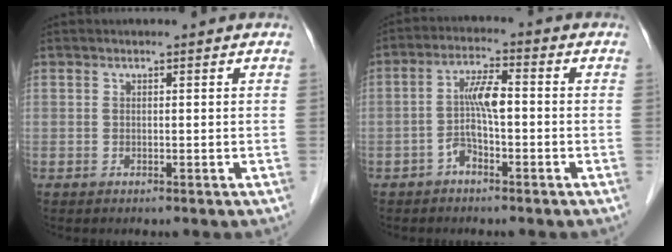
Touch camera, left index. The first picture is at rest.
{"total": 4.9, "force": [-1.2, 1.4, 4.6], "torque": [-0.094, 0.017, -0.024]}